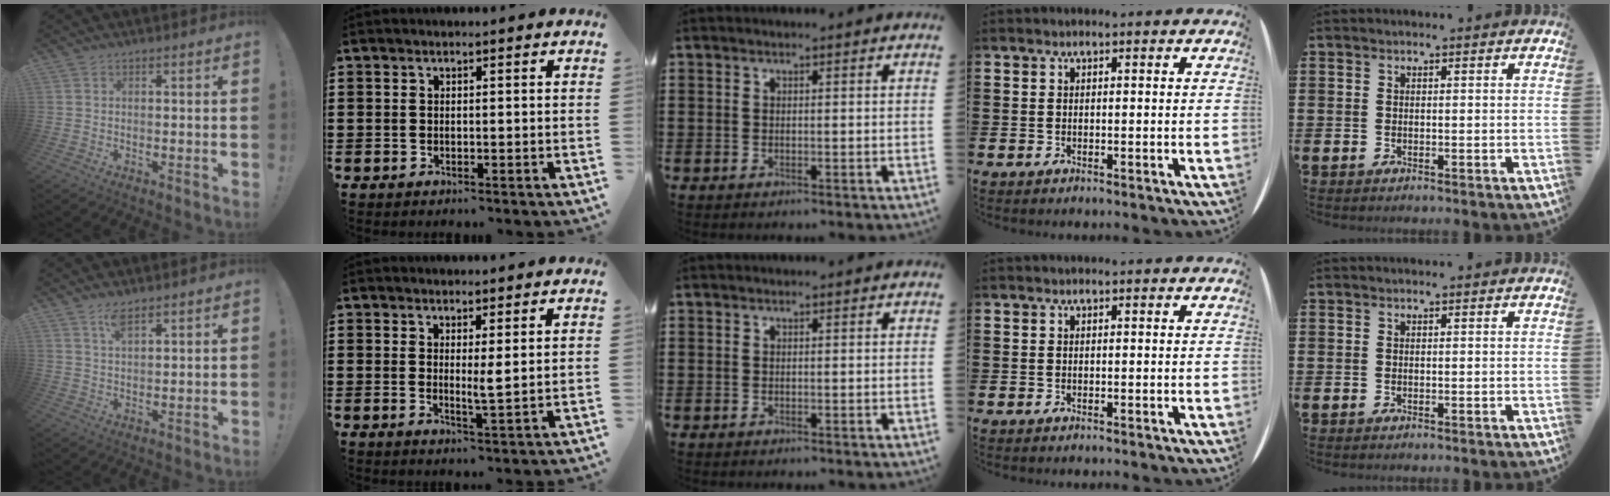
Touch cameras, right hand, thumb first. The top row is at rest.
{"thumb": {"total": 4.4, "force": [3.0, 1.4, 2.8], "torque": [-0.049, -0.013, 0.052]}, "index": {"total": 2.6, "force": [1.2, -0.1, 2.3], "torque": [-0.041, -0.008, 0.018]}}